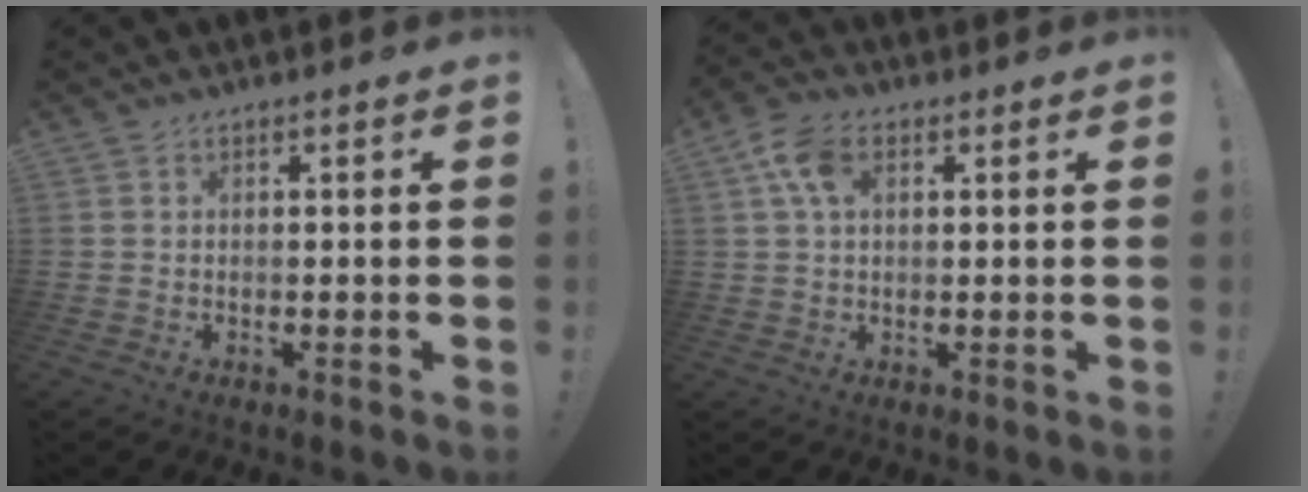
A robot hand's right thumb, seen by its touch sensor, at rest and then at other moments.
{"total": 8.5, "force": [2.8, 5.2, 6.1], "torque": [-0.108, 0.002, 0.054]}